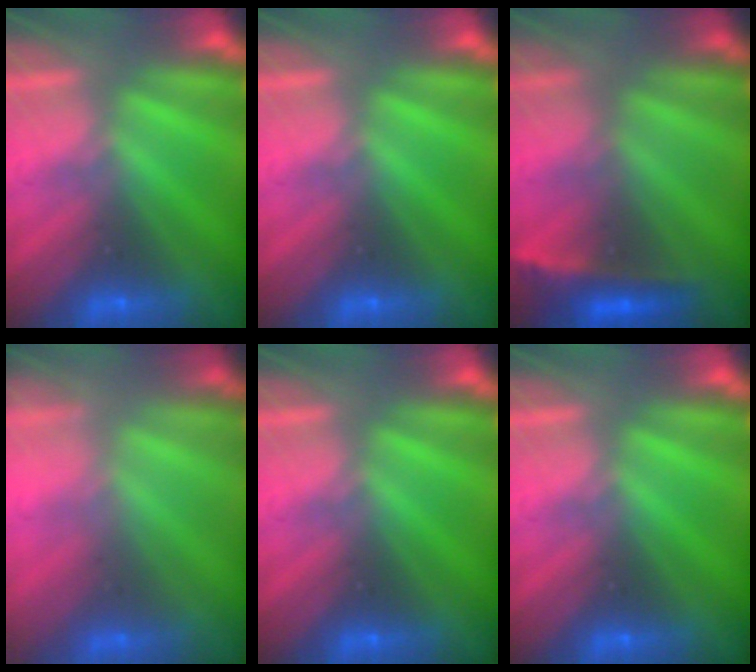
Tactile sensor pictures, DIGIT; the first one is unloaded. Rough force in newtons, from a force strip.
{"total": 0.0}
{"total": 2.3}
{"total": 1.6}
{"total": 0.0}
{"total": 0.0}